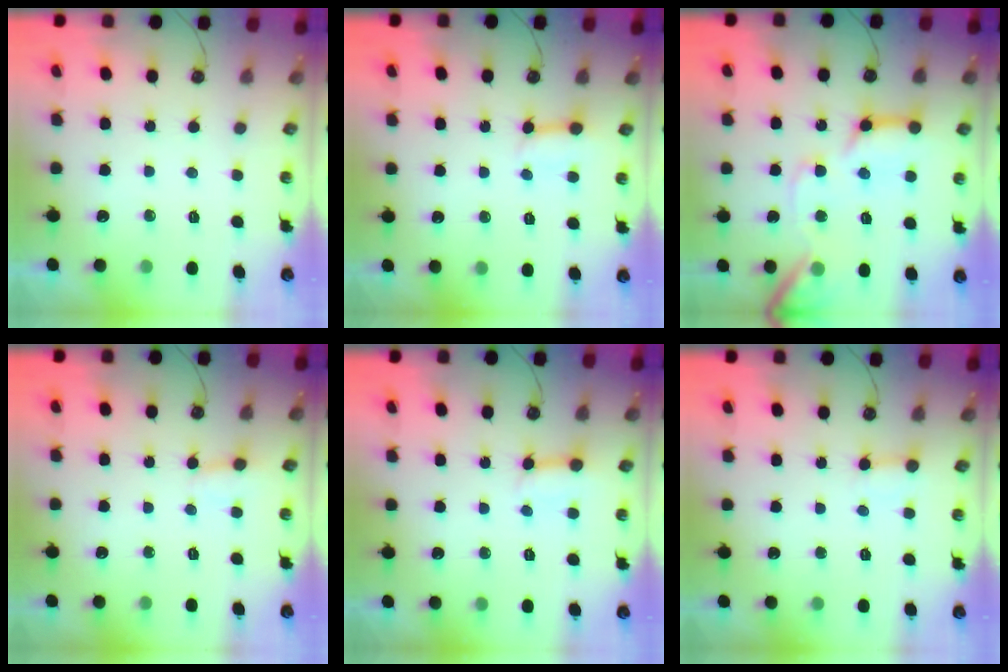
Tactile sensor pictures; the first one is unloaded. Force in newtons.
{"total": 3.7, "press": 3.7, "slide": 0.1}
{"total": 16.5, "press": 16.4, "slide": 1.9}
{"total": 2.8, "press": 2.8, "slide": 0.3}
{"total": 3.6, "press": 3.6, "slide": 0.4}
{"total": 2.5, "press": 2.5, "slide": 0.4}